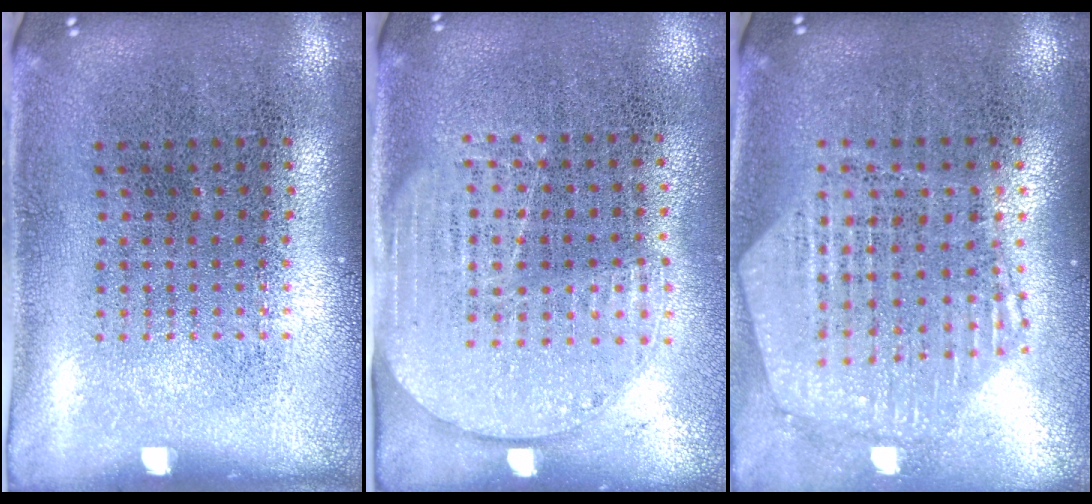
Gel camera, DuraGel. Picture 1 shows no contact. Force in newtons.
{"total": 1.6, "press": 1.4, "slide": 0.7}
{"total": 1.2, "press": 1.2, "slide": 0.1}